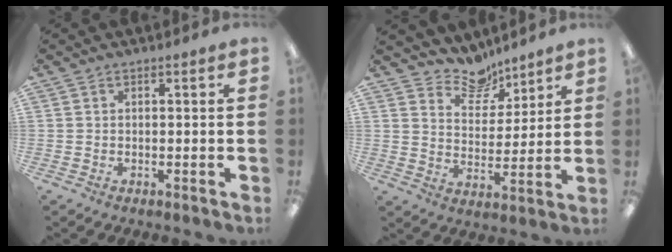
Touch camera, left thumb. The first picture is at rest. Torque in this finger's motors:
{"motor_torque": [0.01, -0.11, -0.53, -0.12, 0.02]}